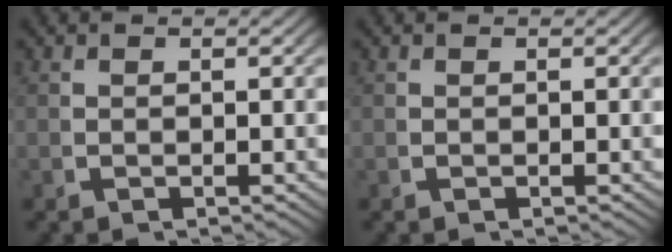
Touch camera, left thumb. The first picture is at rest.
{"total": 0.0}